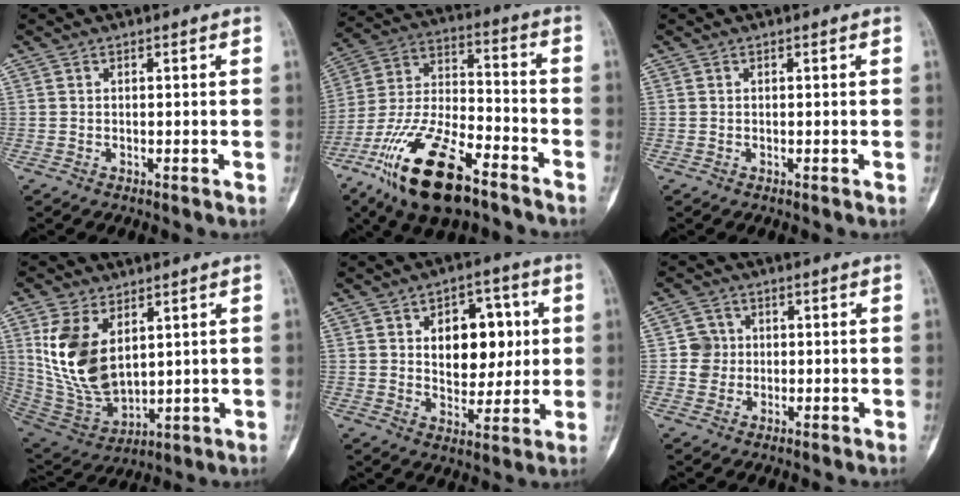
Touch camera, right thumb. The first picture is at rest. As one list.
[{"total": 20.7, "force": [-12.7, 7.4, 14.6], "torque": [-0.306, 0.052, -0.233]}, {"total": 0.0}, {"total": 15.1, "force": [4.8, 8.8, 11.2], "torque": [-0.204, -0.025, 0.115]}, {"total": 13.3, "force": [2.8, 8.5, 9.9], "torque": [-0.085, -0.003, 0.044]}, {"total": 3.9, "force": [0.3, 3.9, 0.5], "torque": [0.020, 0.008, 0.001]}]